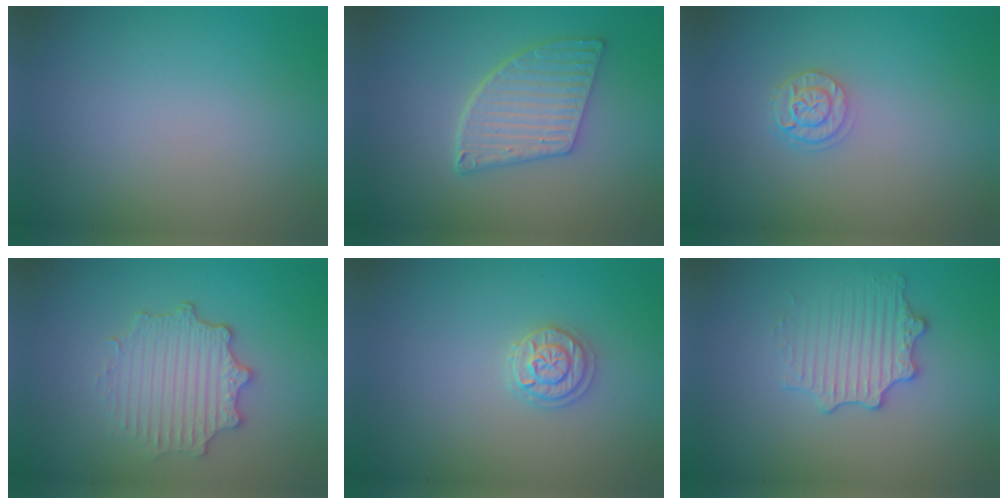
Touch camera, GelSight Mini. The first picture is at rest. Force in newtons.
{"total": 4.8, "press": 4.1, "slide": 2.5}
{"total": 2.4, "press": 2.0, "slide": 1.3}
{"total": 4.4, "press": 3.6, "slide": 2.5}
{"total": 2.1, "press": 2.1, "slide": 0.5}
{"total": 2.9, "press": 2.8, "slide": 0.5}